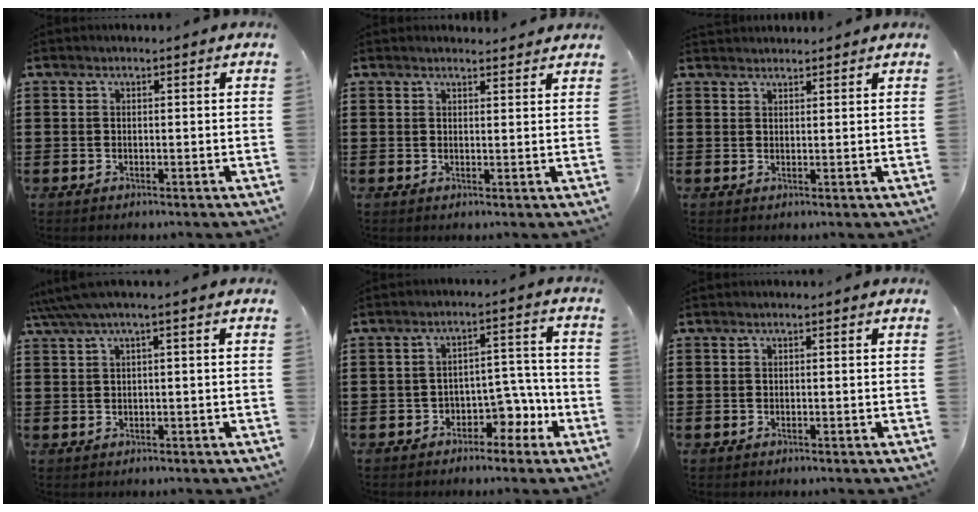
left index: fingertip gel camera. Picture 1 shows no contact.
{"total": 1.5, "force": [1.5, 0.1, 0.2], "torque": [-0.008, 0.001, 0.030]}
{"total": 1.5, "force": [1.5, 0.2, 0.0], "torque": [-0.004, 0.001, 0.029]}
{"total": 2.4, "force": [0.1, 0.1, 2.4], "torque": [-0.050, -0.007, -0.003]}
{"total": 5.2, "force": [-3.2, 3.3, 2.4], "torque": [-0.048, 0.014, -0.062]}
{"total": 0.0}